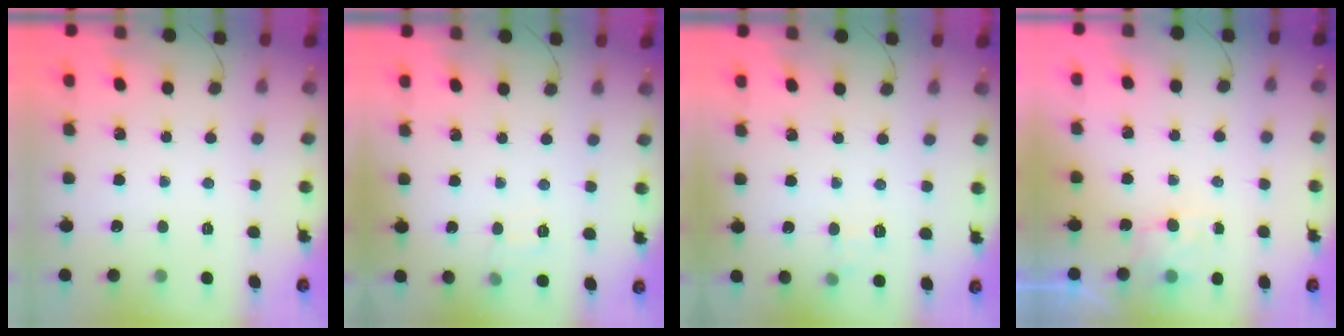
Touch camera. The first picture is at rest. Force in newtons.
{"total": 4.0, "press": 3.6, "slide": 1.8}
{"total": 6.8, "press": 6.6, "slide": 1.6}
{"total": 5.5, "press": 5.4, "slide": 1.2}